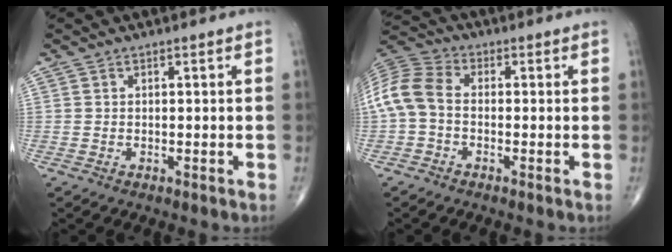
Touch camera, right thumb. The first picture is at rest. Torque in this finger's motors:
{"motor_torque": [-0.35, 0.75, 0.73, -0.24, 0.04]}